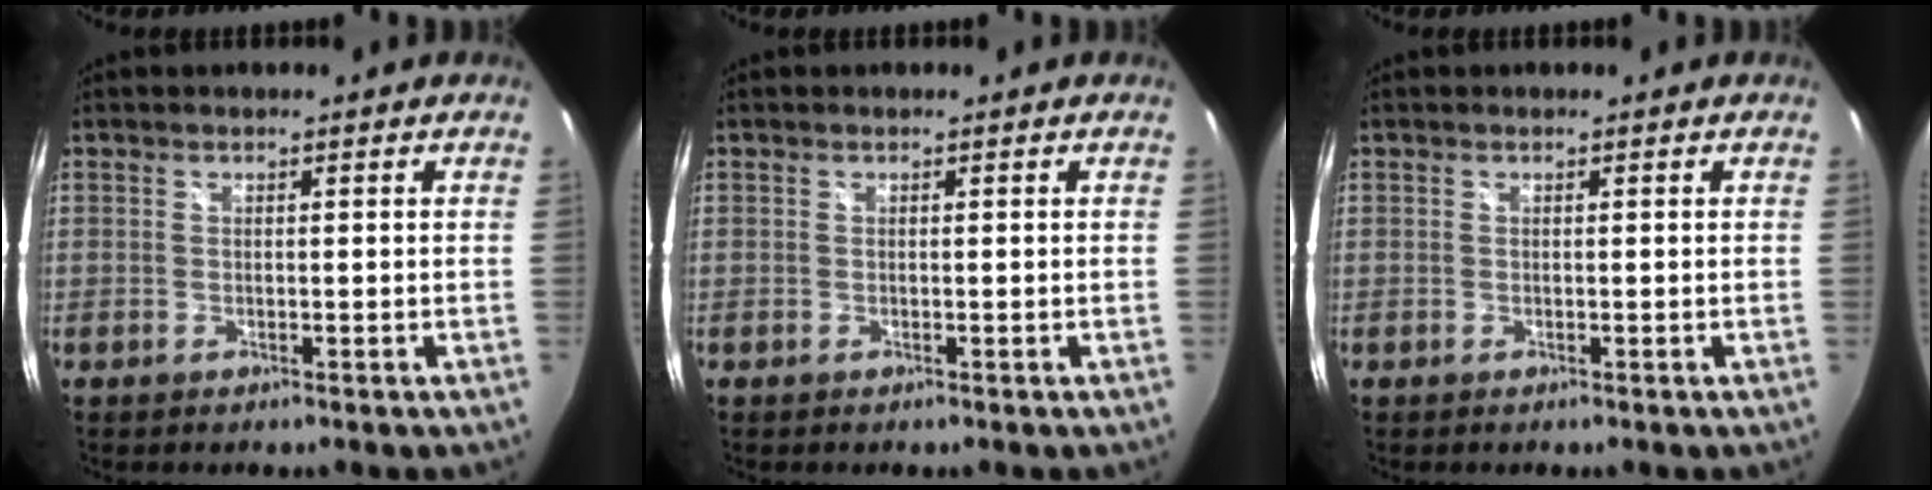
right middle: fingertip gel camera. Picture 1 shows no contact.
{"total": 0.0}
{"total": 0.0}